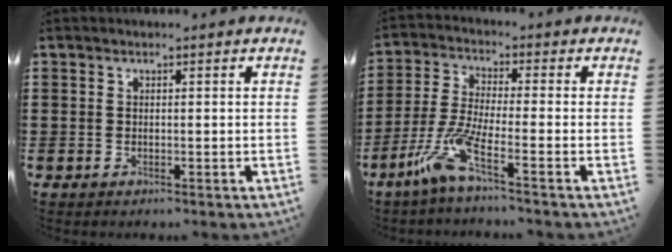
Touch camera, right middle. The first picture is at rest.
{"total": 7.6, "force": [-4.8, 0.9, 5.9], "torque": [-0.143, -0.012, -0.097]}